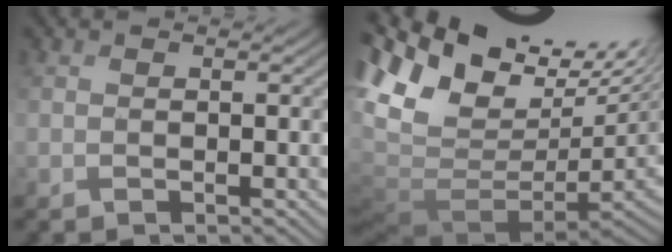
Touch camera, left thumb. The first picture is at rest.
{"total": 15.0, "force": [0.2, 9.1, 11.8], "torque": [-0.191, 0.004, 0.053]}